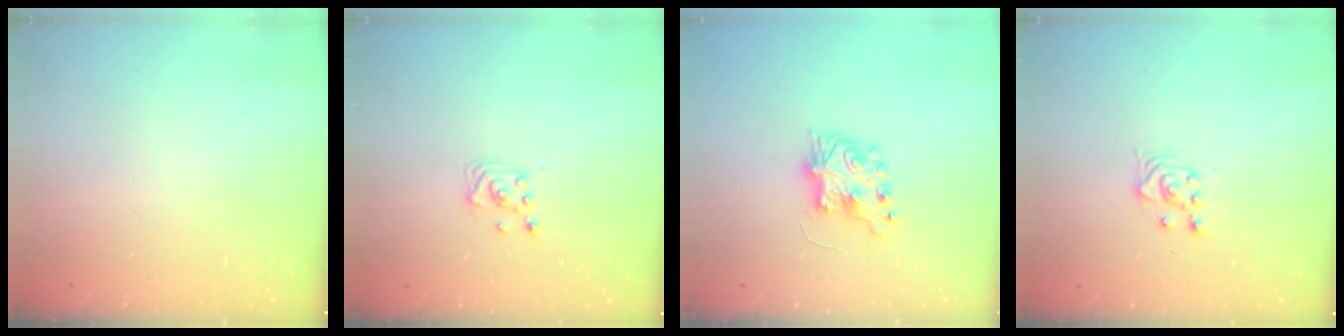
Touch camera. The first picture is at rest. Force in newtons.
{"total": 2.6, "press": 2.6, "slide": 0.2}
{"total": 7.8, "press": 7.7, "slide": 0.4}
{"total": 3.0, "press": 2.6, "slide": 1.3}